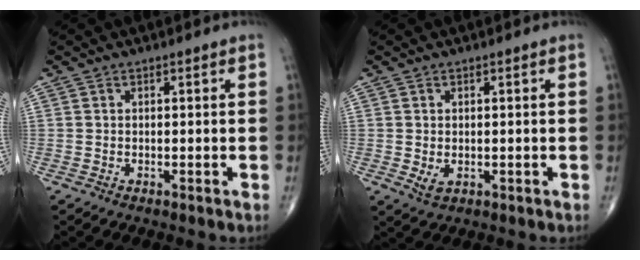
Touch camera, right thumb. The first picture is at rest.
{"total": 2.2, "force": [-0.1, 1.3, 1.7], "torque": [-0.025, -0.003, 0.006]}